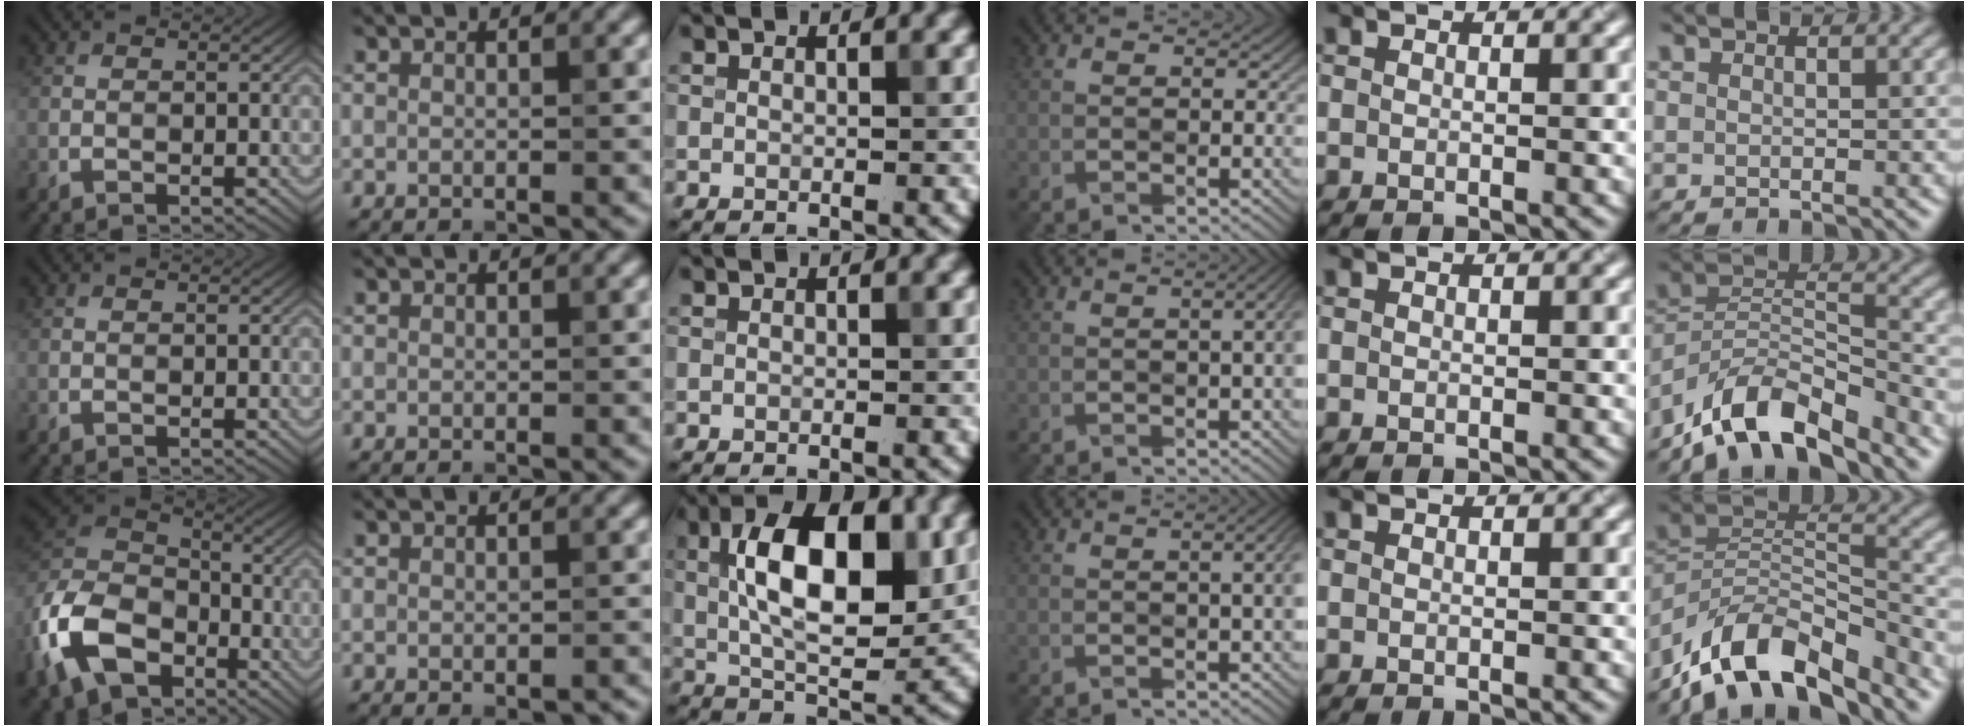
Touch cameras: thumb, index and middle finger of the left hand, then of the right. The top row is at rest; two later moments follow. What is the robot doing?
{"motion": "wrap", "object": "ribbon"}